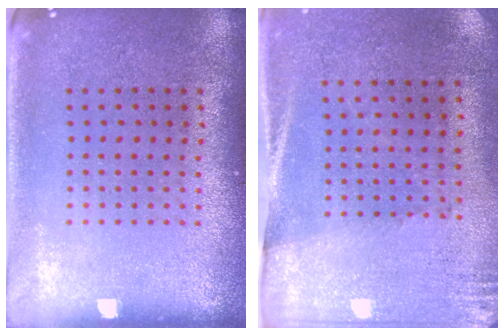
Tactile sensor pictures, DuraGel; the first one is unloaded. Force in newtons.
{"total": 2.7, "press": 2.4, "slide": 1.4}